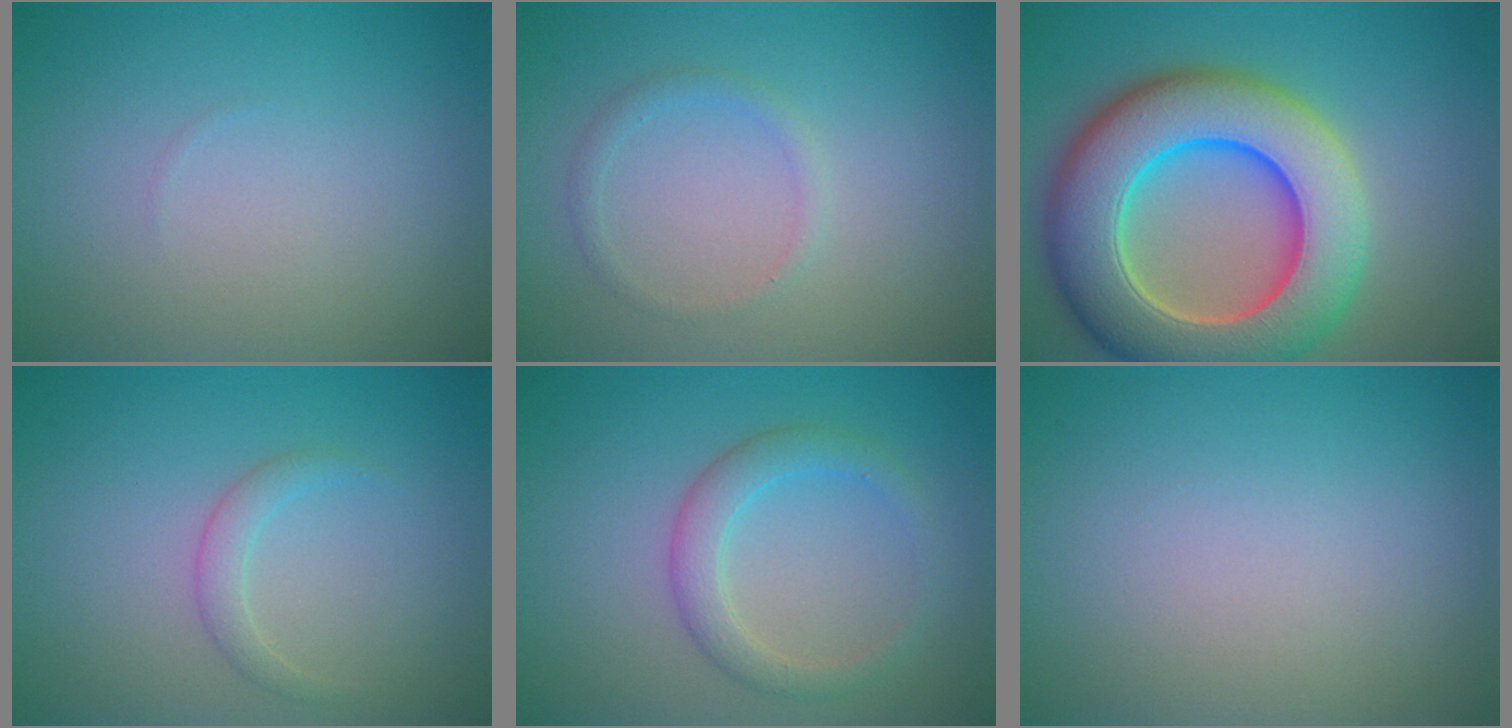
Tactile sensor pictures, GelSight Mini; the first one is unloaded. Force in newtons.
{"total": 1.2, "press": 1.2, "slide": 0.1}
{"total": 12.6, "press": 12.6, "slide": 0.6}
{"total": 1.4, "press": 1.4, "slide": 0.1}
{"total": 2.8, "press": 2.8, "slide": 0.2}
{"total": 0.0}